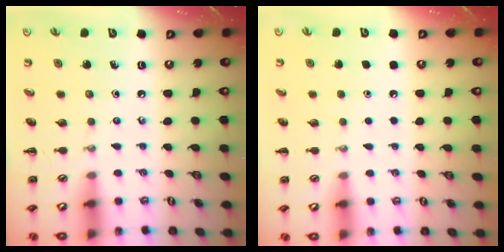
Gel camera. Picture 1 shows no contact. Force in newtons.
{"total": 1.8, "press": 1.8, "slide": 0.1}